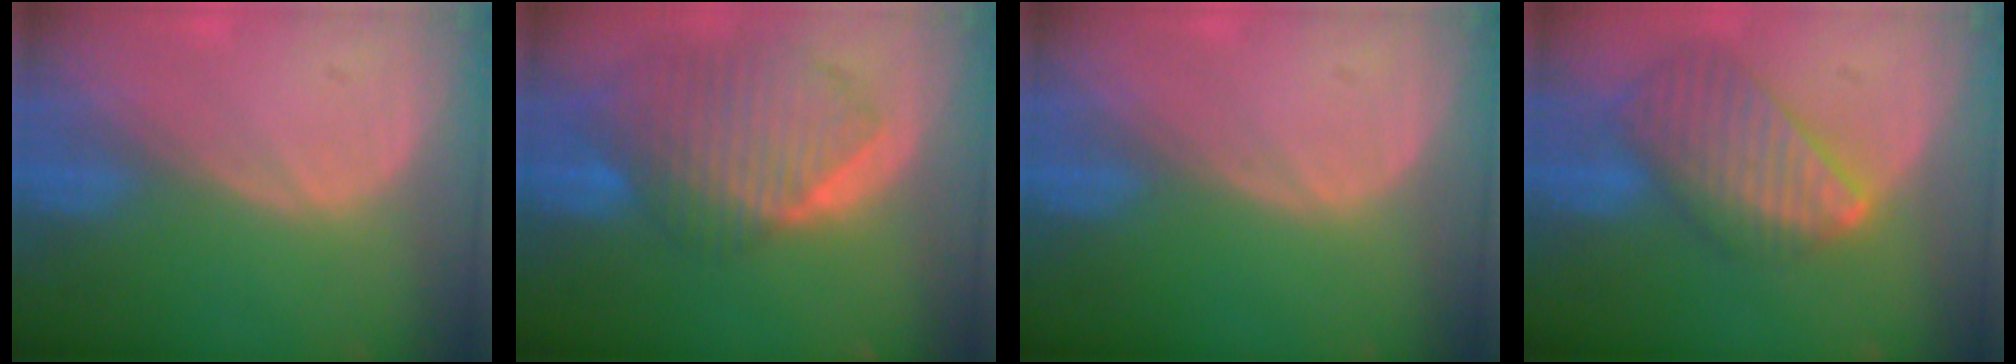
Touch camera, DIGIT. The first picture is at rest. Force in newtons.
{"total": 10.5, "press": 9.1, "slide": 5.2}
{"total": 0.0}
{"total": 9.5, "press": 8.3, "slide": 4.6}